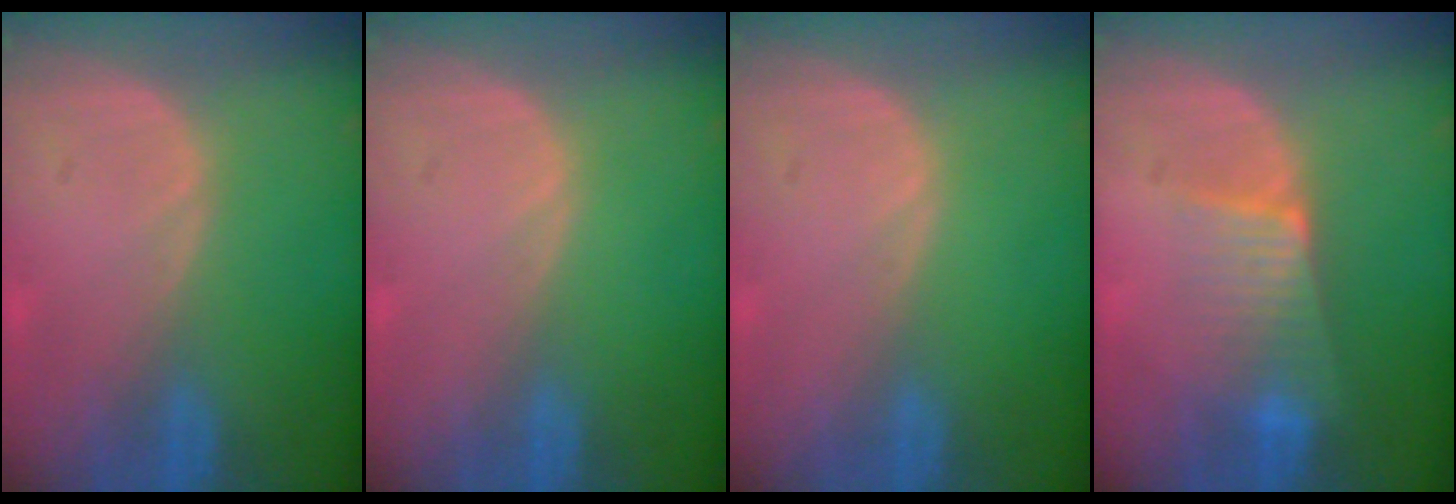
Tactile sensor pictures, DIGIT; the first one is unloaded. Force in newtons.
{"total": 0.0}
{"total": 0.0}
{"total": 6.5, "press": 5.8, "slide": 3.1}